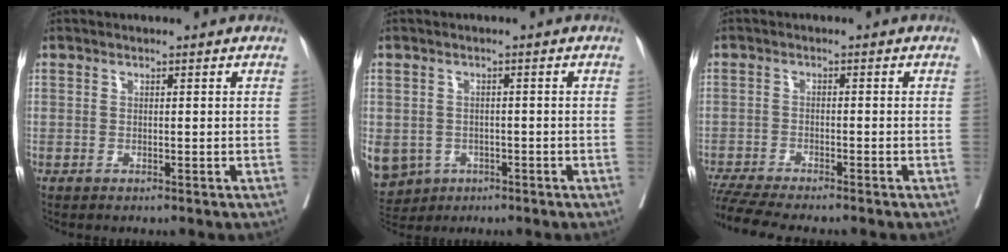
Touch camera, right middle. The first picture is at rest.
{"total": 16.3, "force": [-6.3, 13.7, 6.2], "torque": [-0.197, -0.005, -0.079]}
{"total": 8.9, "force": [-8.0, 0.3, 4.0], "torque": [-0.060, -0.016, -0.128]}